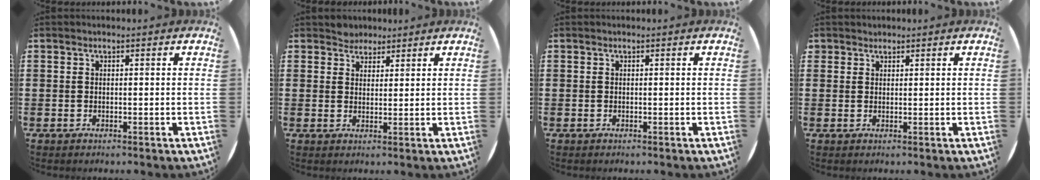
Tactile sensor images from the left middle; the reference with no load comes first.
{"total": 2.5, "force": [2.3, 0.9, -0.3], "torque": [-0.001, 0.004, 0.046]}
{"total": 0.0}
{"total": 1.1, "force": [1.0, 0.4, -0.1], "torque": [0.001, 0.002, 0.020]}